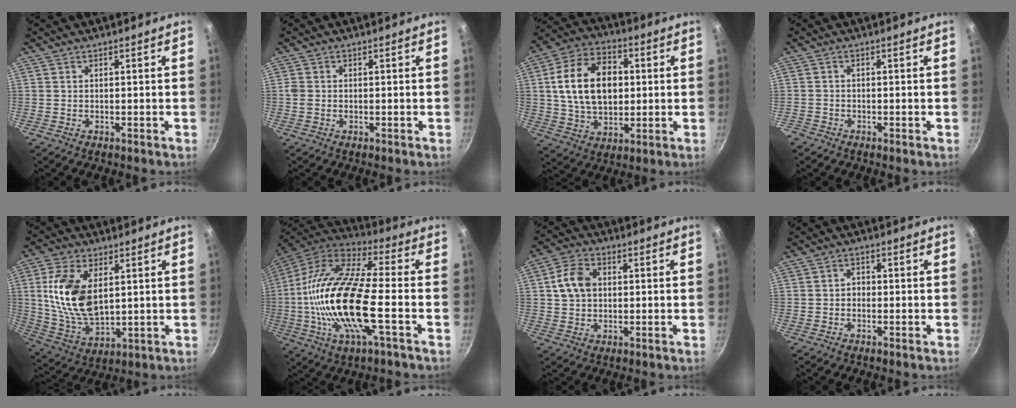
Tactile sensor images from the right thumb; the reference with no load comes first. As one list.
[{"total": 1.4, "force": [-0.2, 1.2, 0.7], "torque": [-0.014, 0.004, -0.005]}, {"total": 17.4, "force": [2.2, 11.9, 12.6], "torque": [-0.193, 0.011, 0.032]}, {"total": 1.3, "force": [-1.1, 0.6, 0.3], "torque": [-0.017, 0.005, -0.026]}, {"total": 15.2, "force": [3.2, 8.8, 12.1], "torque": [-0.221, -0.019, 0.072]}, {"total": 23.3, "force": [-3.7, 7.8, 21.6], "torque": [-0.428, 0.025, -0.087]}, {"total": 7.5, "force": [1.0, 5.7, 4.8], "torque": [-0.075, 0.015, 0.012]}, {"total": 1.7, "force": [-0.5, 1.4, 0.8], "torque": [-0.007, 0.009, -0.010]}]